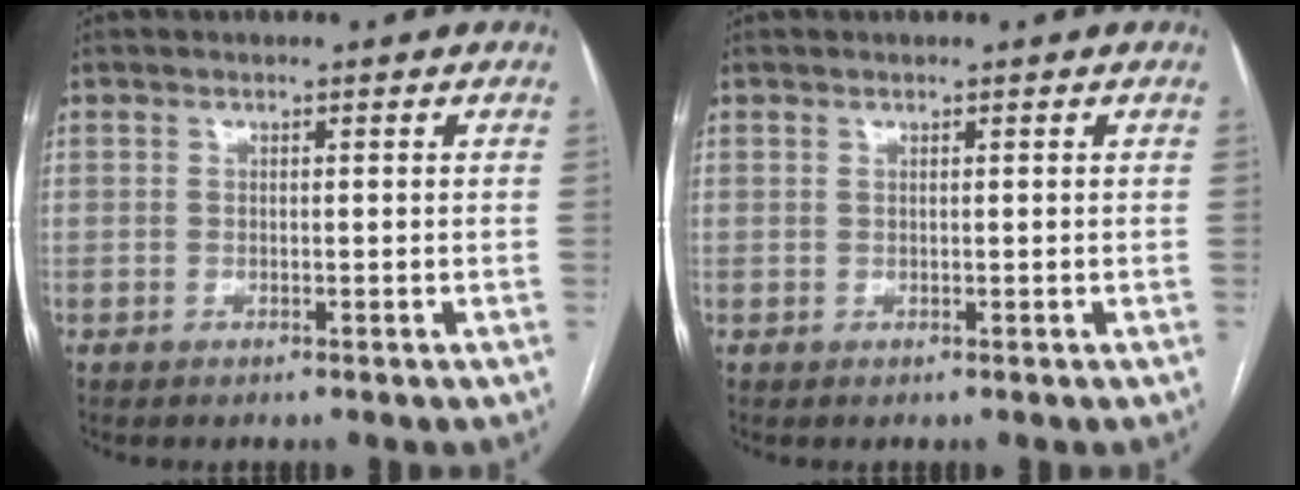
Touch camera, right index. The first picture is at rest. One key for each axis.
{"total": 0.0}